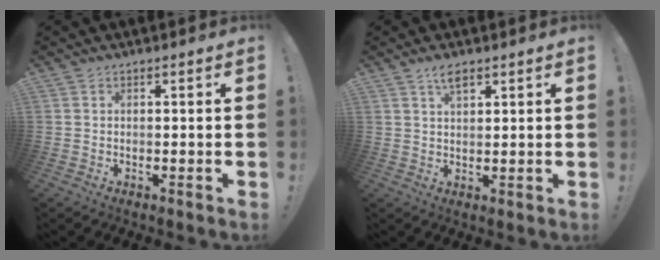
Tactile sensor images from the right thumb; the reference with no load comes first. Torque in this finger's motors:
{"motor_torque": [-0.16, 0.05, 0.25, -0.21, 0.00]}